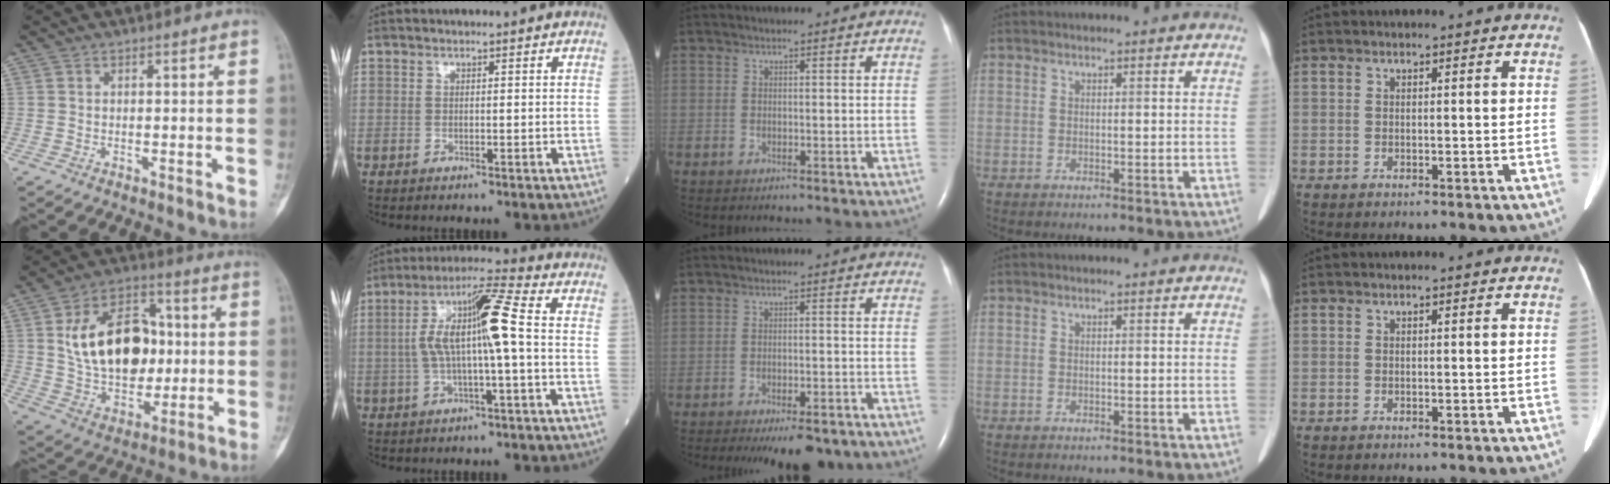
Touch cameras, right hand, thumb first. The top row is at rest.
{"thumb": {"total": 20.5, "force": [2.4, 13.7, 15.1], "torque": [-0.208, 0.011, 0.047]}, "index": {"total": 10.6, "force": [0.0, 0.8, 10.6], "torque": [-0.204, 0.029, -0.004]}, "middle": {"total": 9.1, "force": [-7.3, 2.6, 4.8], "torque": [-0.055, -0.005, -0.095]}}